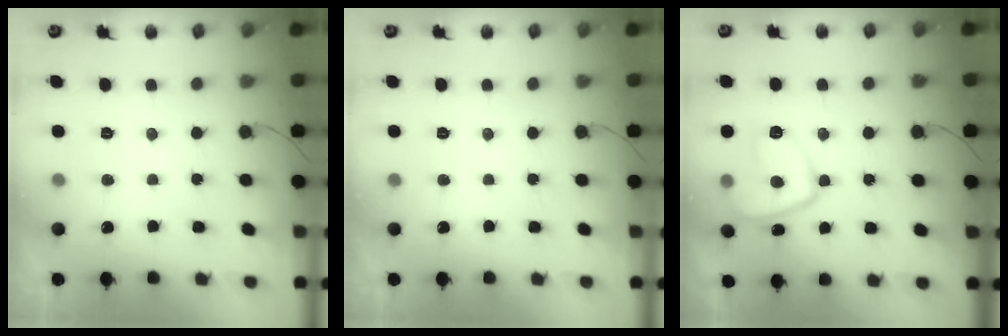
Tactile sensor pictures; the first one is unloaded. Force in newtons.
{"total": 0.0}
{"total": 10.8, "press": 10.8, "slide": 1.3}